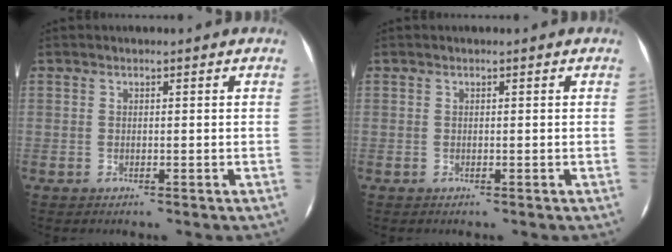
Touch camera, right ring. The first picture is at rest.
{"total": 0.0}